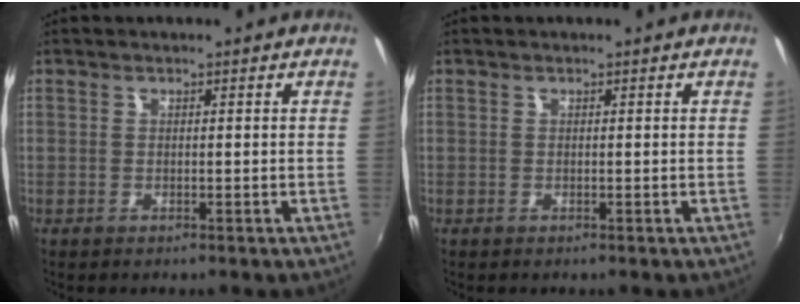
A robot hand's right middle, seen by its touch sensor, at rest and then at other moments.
{"total": 0.0}